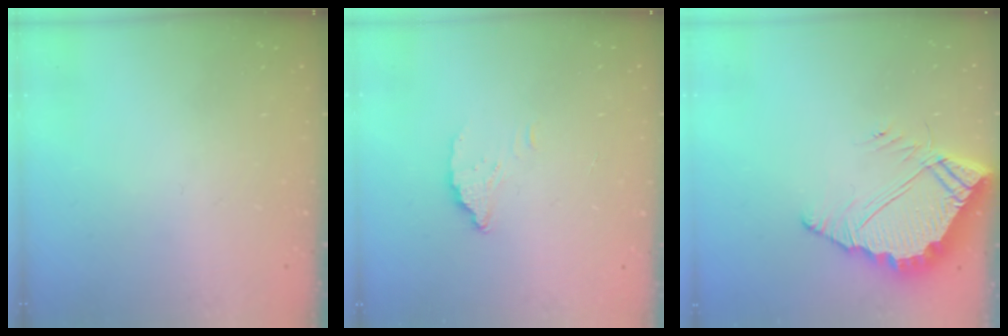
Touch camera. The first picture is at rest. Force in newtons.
{"total": 3.6, "press": 3.5, "slide": 0.4}
{"total": 9.2, "press": 9.1, "slide": 0.7}